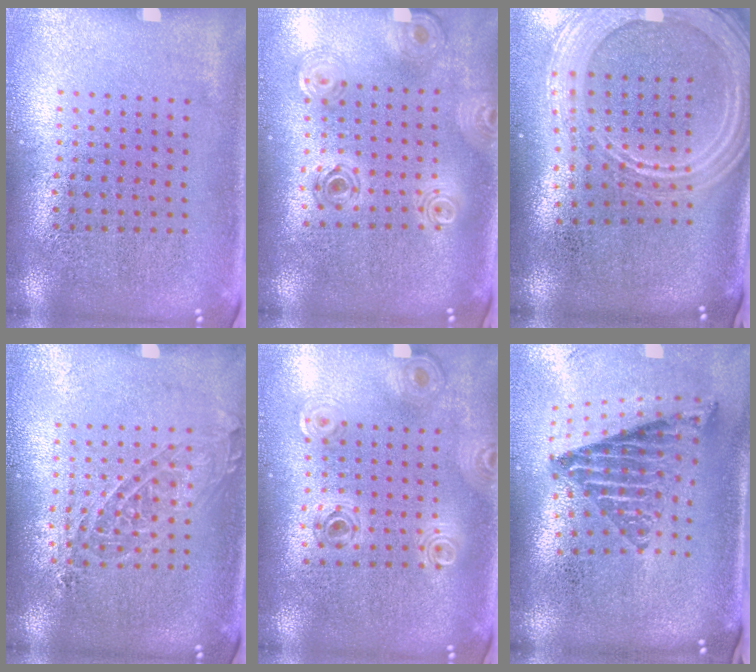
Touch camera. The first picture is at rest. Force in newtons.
{"total": 1.0, "press": 1.0, "slide": 0.2}
{"total": 2.9, "press": 2.3, "slide": 1.7}
{"total": 1.3, "press": 1.1, "slide": 0.5}
{"total": 0.8, "press": 0.8, "slide": 0.1}
{"total": 1.9, "press": 1.5, "slide": 1.2}